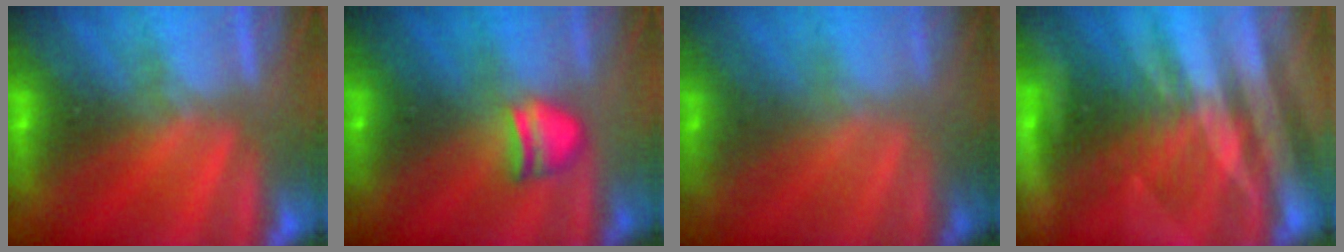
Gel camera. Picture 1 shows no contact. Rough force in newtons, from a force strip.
{"total": 2.3}
{"total": 1.6}
{"total": 3.0}